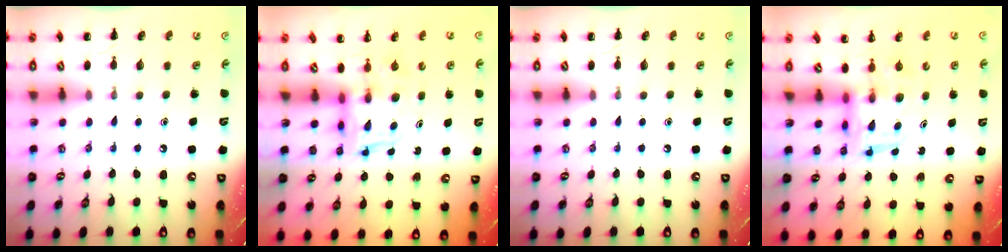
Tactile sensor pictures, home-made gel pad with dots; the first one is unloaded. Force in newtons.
{"total": 2.7, "press": 2.7, "slide": 0.2}
{"total": 0.0}
{"total": 3.0, "press": 3.0, "slide": 0.3}